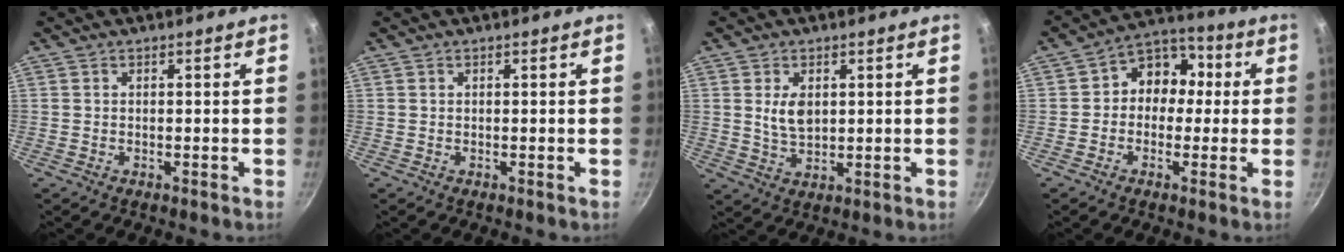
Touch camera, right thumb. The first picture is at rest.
{"total": 0.0}
{"total": 5.1, "force": [1.3, 3.1, 3.9], "torque": [-0.062, -0.014, 0.029]}
{"total": 9.3, "force": [0.3, 7.8, 5.0], "torque": [-0.020, 0.028, -0.019]}